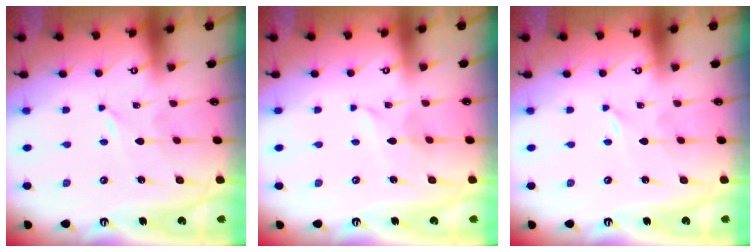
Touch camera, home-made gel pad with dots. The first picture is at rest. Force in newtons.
{"total": 3.4, "press": 3.3, "slide": 0.4}
{"total": 0.0}